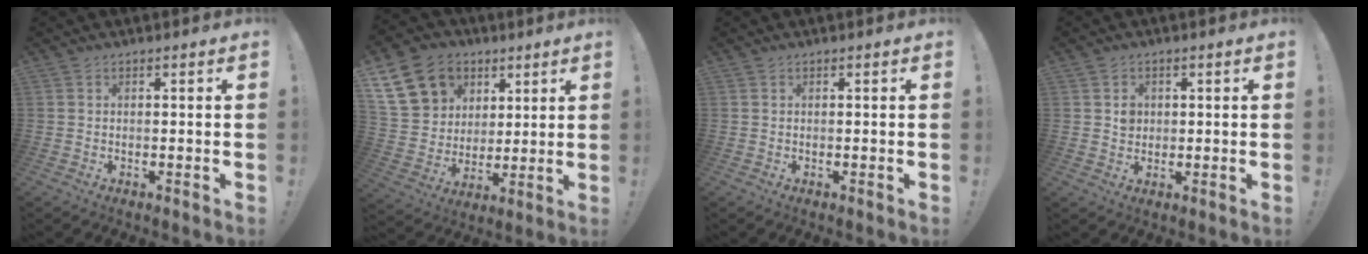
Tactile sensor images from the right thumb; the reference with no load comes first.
{"total": 17.7, "force": [7.7, 14.4, 6.8], "torque": [-0.104, -0.028, 0.174]}
{"total": 0.0}
{"total": 3.0, "force": [0.6, 2.7, 1.2], "torque": [-0.003, -0.004, 0.005]}